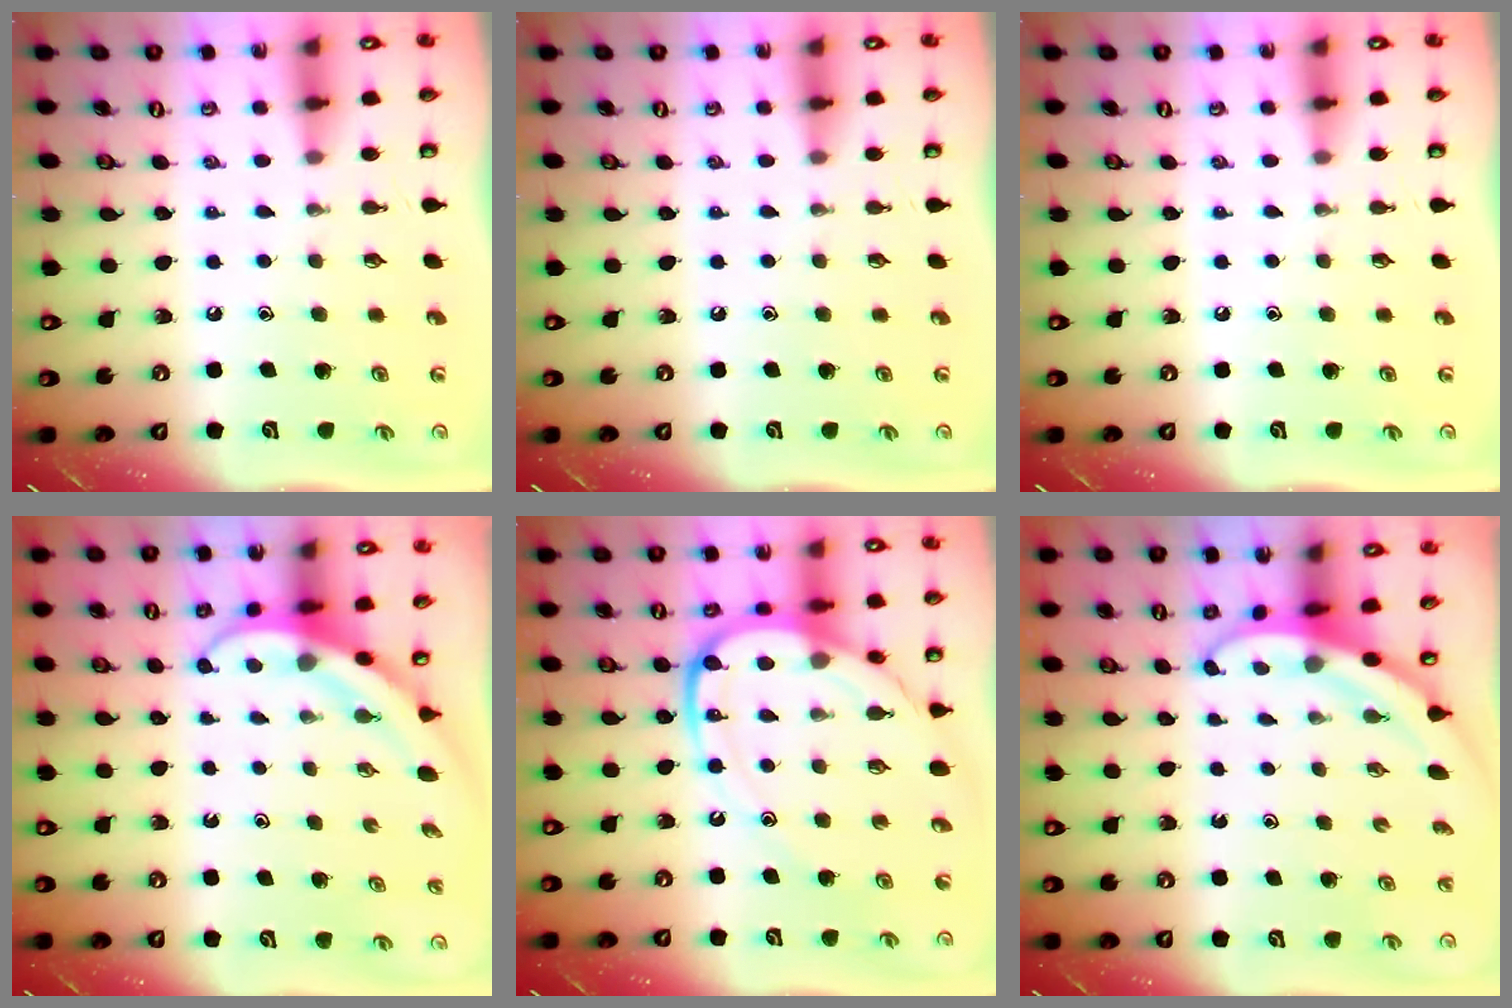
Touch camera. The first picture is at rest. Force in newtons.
{"total": 0.0}
{"total": 0.0}
{"total": 3.9, "press": 3.9, "slide": 0.4}
{"total": 15.0, "press": 14.9, "slide": 1.8}
{"total": 3.0, "press": 3.0, "slide": 0.1}